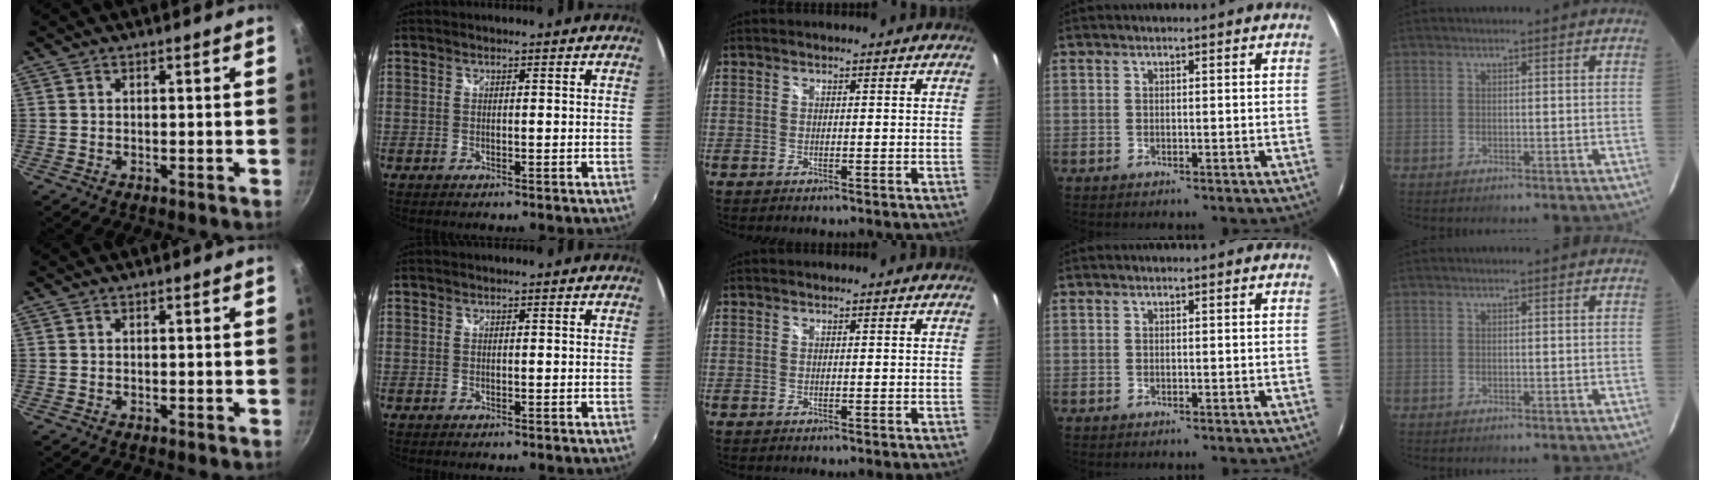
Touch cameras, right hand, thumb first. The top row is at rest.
{}